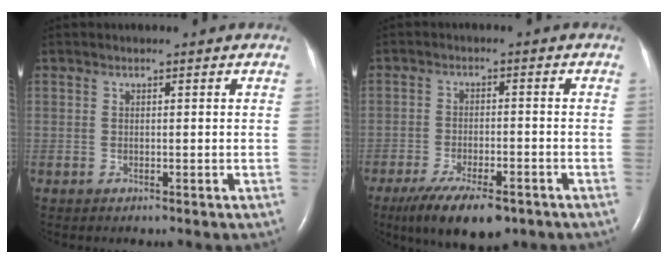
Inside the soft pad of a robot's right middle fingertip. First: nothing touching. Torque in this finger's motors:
{"motor_torque": [1.15, -0.98, 0.17, 0.06]}